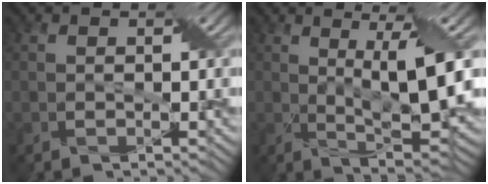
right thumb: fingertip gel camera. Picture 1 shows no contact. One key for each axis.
{"total": 9.6, "fx": 1.8, "fy": 2.1, "fz": 9.2, "tx": -0.160, "ty": 0.001, "tz": 0.035}